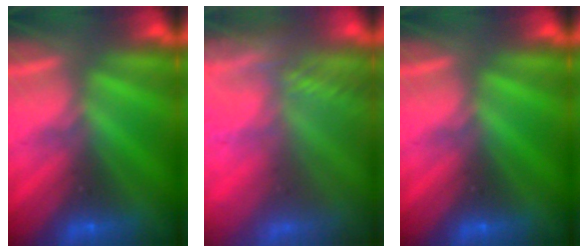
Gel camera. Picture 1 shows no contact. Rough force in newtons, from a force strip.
{"total": 7.0}
{"total": 0.0}